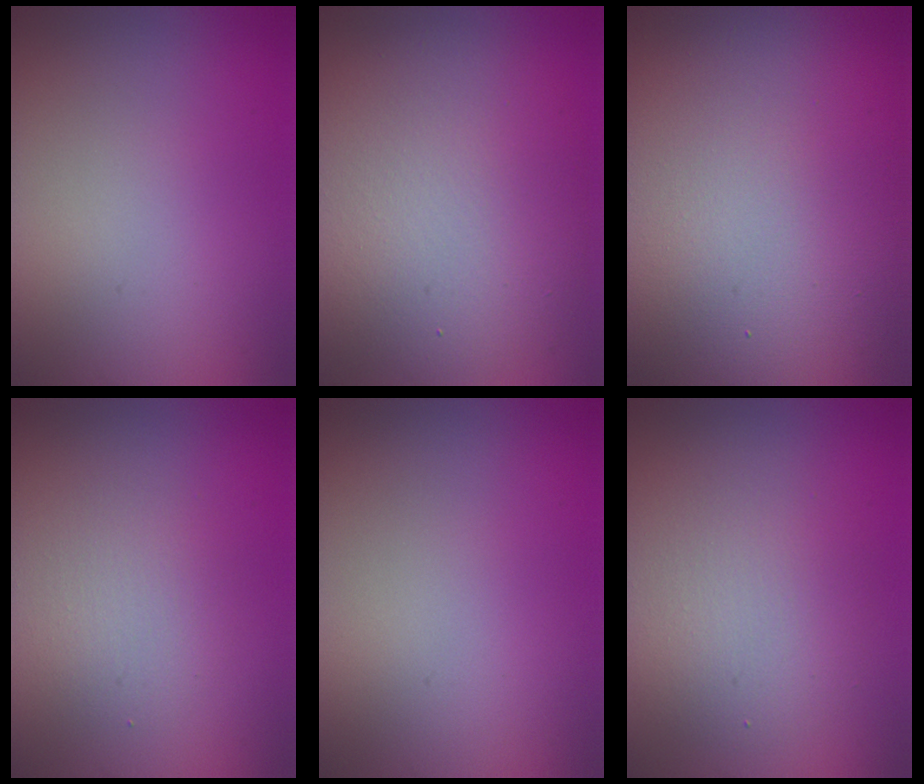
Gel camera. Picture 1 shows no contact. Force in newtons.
{"total": 10.3, "press": 10.3, "slide": 0.6}
{"total": 18.9, "press": 18.9, "slide": 1.0}
{"total": 2.6, "press": 2.6, "slide": 0.1}
{"total": 0.0}
{"total": 4.7, "press": 4.7, "slide": 0.2}